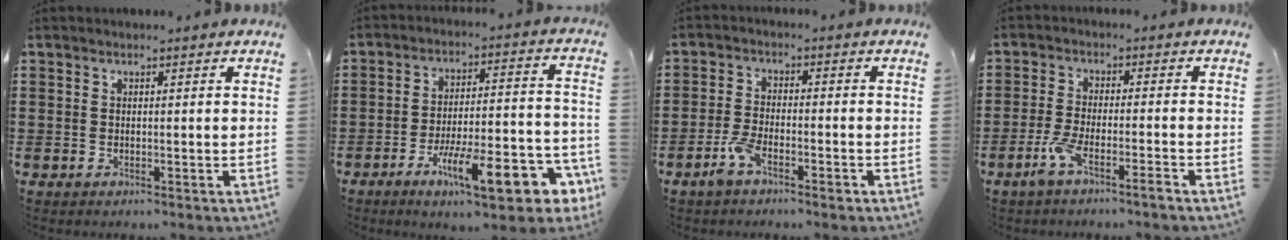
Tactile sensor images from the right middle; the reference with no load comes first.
{"total": 13.5, "force": [-7.6, 3.8, 10.5], "torque": [-0.168, 0.014, -0.130]}
{"total": 4.4, "force": [-2.8, 1.3, 3.1], "torque": [-0.080, -0.001, -0.058]}
{"total": 4.9, "force": [-3.3, 0.4, 3.7], "torque": [-0.088, -0.012, -0.063]}